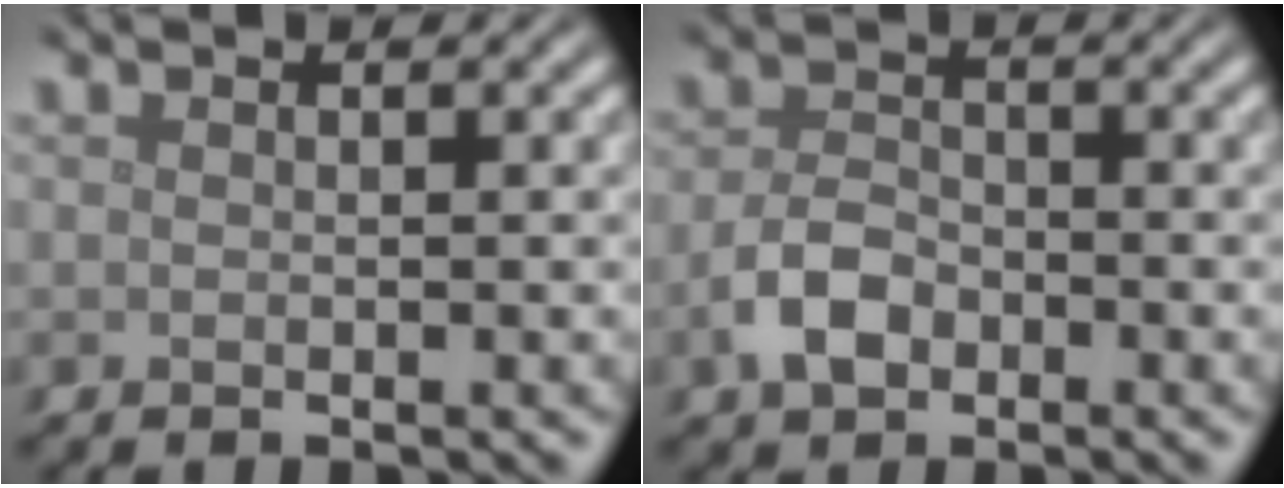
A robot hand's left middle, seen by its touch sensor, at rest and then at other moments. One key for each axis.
{"total": 3.2, "fx": -1.5, "fy": 2.0, "fz": 1.9, "tx": -0.038, "ty": 0.003, "tz": -0.035}